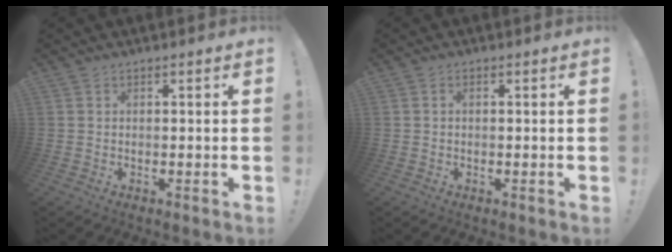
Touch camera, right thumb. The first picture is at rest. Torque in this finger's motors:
{"motor_torque": [0.38, -0.24, -0.63, 0.30, -0.02]}